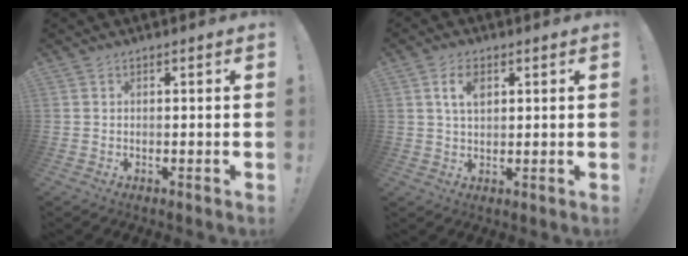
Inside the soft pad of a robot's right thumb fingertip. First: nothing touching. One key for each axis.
{"total": 5.8, "fx": 2.1, "fy": 3.5, "fz": 4.1, "tx": -0.078, "ty": 0.004, "tz": 0.038}